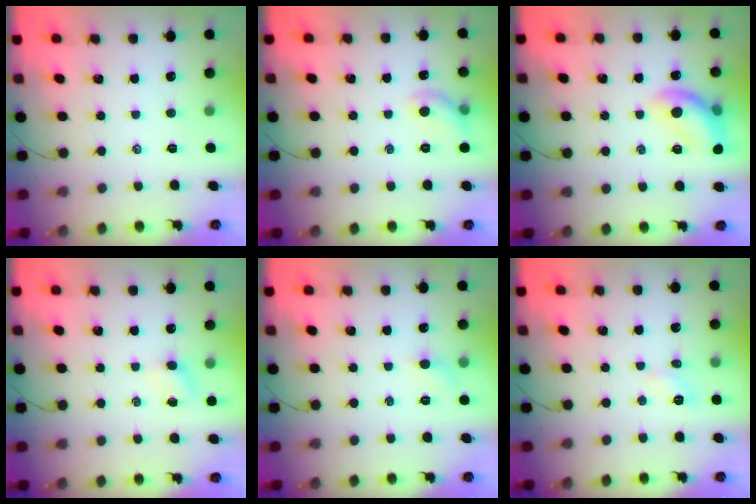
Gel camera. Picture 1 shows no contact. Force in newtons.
{"total": 6.3, "press": 6.2, "slide": 1.1}
{"total": 13.1, "press": 13.1, "slide": 1.3}
{"total": 3.6, "press": 3.5, "slide": 1.0}
{"total": 4.8, "press": 4.5, "slide": 1.5}
{"total": 3.9, "press": 3.6, "slide": 1.3}